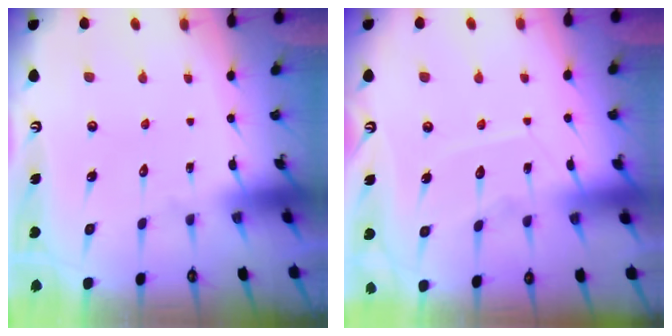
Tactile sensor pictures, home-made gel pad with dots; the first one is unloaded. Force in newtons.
{"total": 7.0, "press": 7.0, "slide": 0.5}